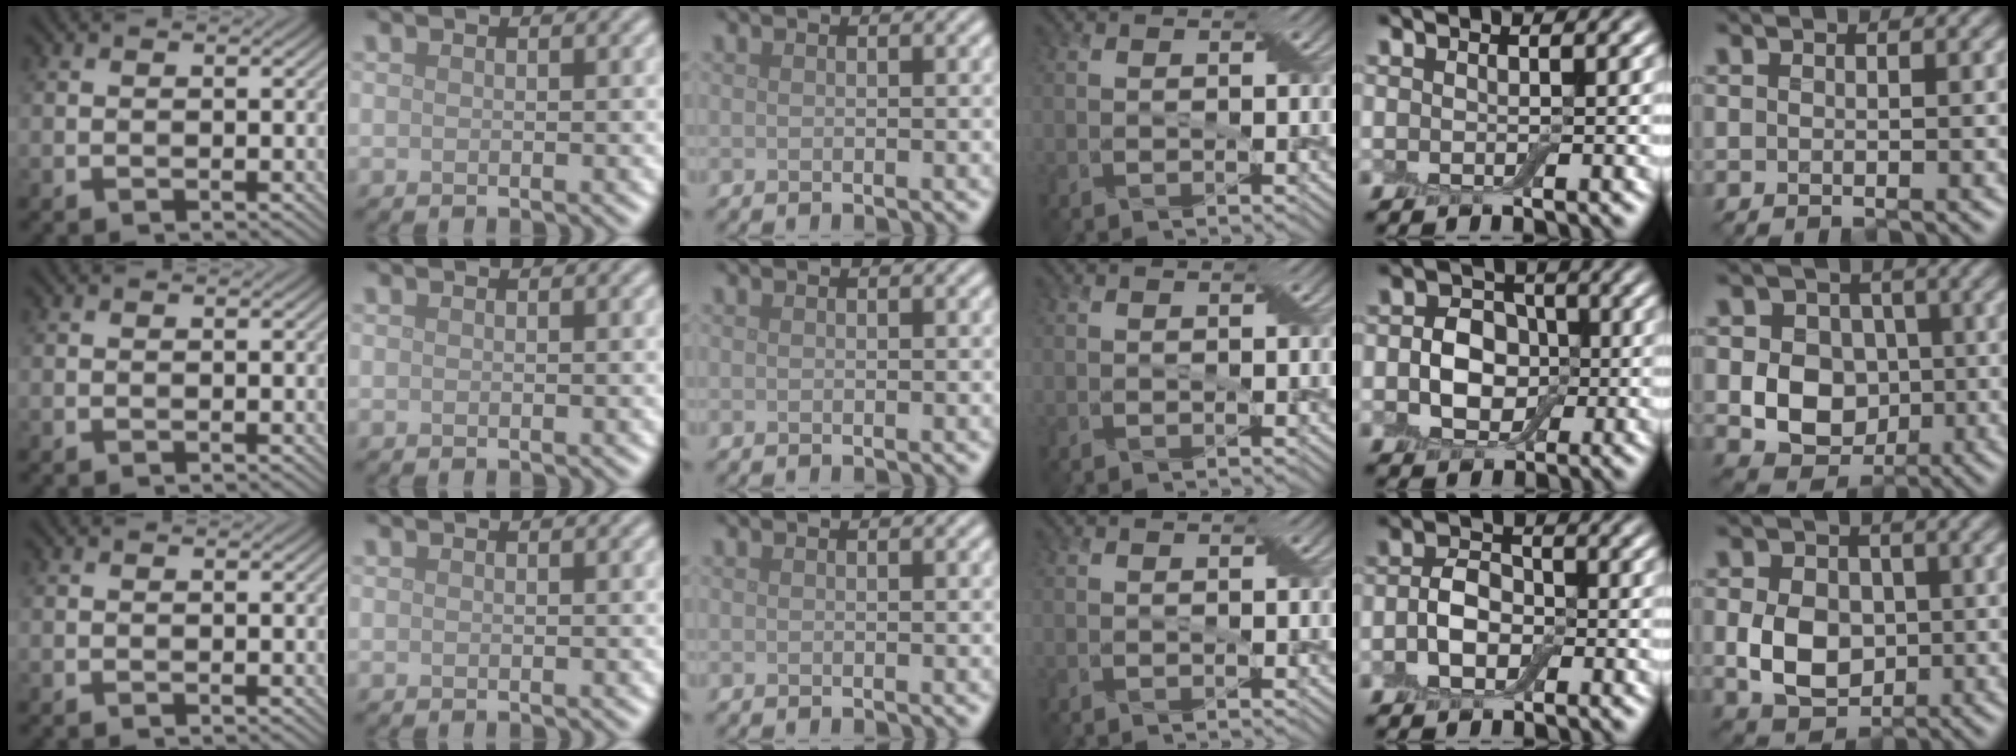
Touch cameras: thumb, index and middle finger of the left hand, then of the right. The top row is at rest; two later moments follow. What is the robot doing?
{"motion": "press", "object": "electronic device side button"}